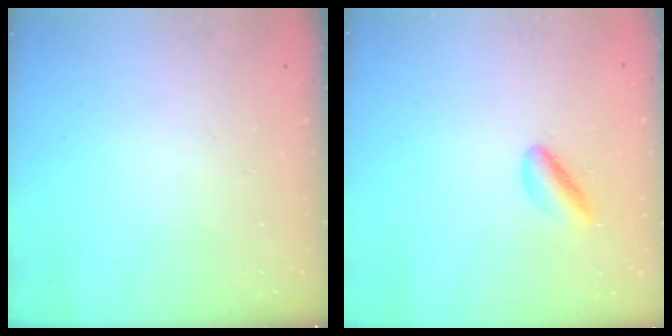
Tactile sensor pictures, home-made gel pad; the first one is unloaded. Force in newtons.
{"total": 3.9, "press": 3.8, "slide": 0.6}